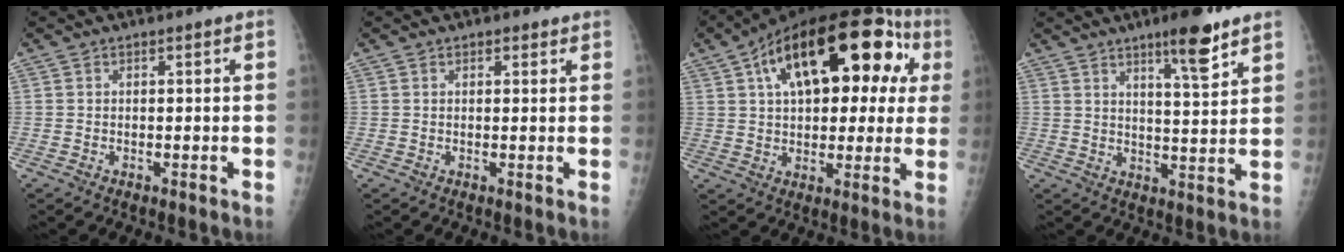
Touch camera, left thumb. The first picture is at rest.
{"total": 1.4, "force": [0.9, 0.9, 0.5], "torque": [0.001, -0.003, 0.007]}
{"total": 24.8, "force": [8.0, 12.2, 20.0], "torque": [-0.270, 0.045, 0.115]}
{"total": 8.7, "force": [5.8, 1.4, 6.3], "torque": [-0.089, -0.038, 0.088]}